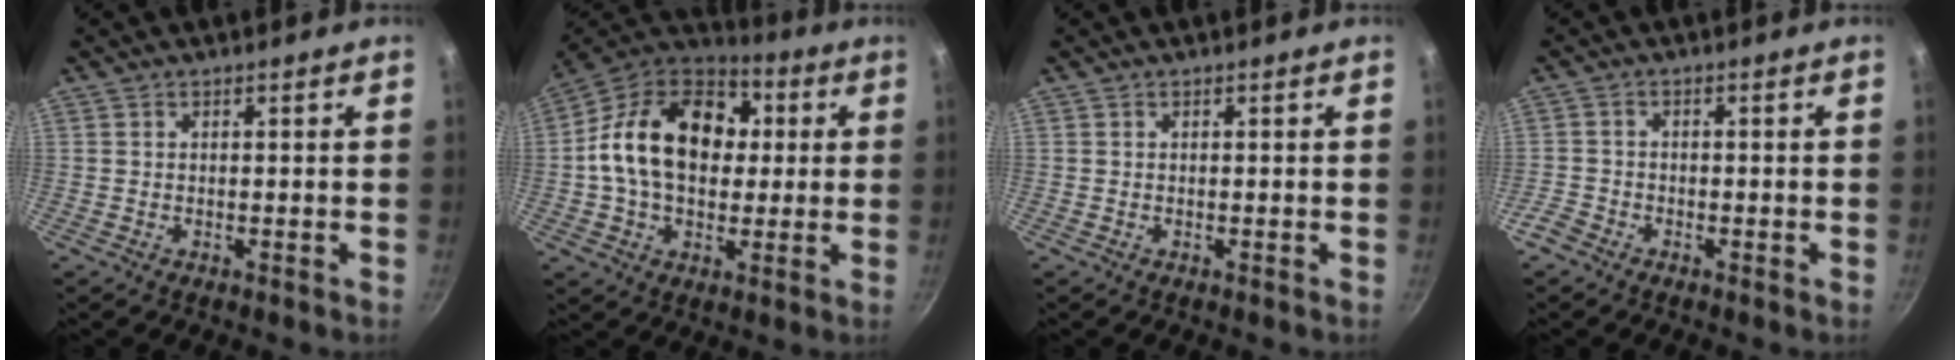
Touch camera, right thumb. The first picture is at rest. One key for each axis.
{"total": 21.1, "fx": 2.3, "fy": 15.1, "fz": 14.6, "tx": -0.220, "ty": 0.030, "tz": 0.022}
{"total": 0.0}
{"total": 2.7, "fx": -2.0, "fy": 1.6, "fz": 0.8, "tx": -0.022, "ty": 0.013, "tz": -0.044}